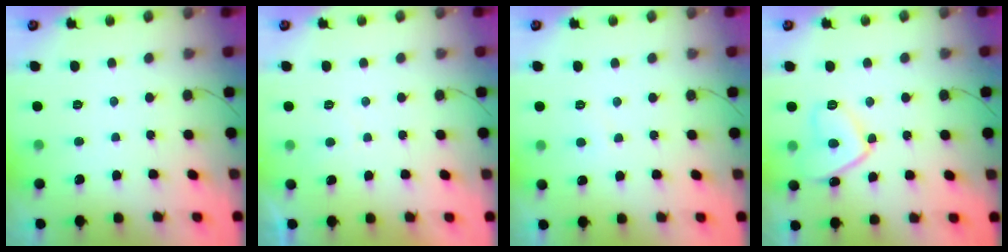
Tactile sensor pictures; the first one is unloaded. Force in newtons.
{"total": 0.8, "press": 0.5, "slide": 0.6}
{"total": 2.8, "press": 2.8, "slide": 0.3}
{"total": 11.4, "press": 11.3, "slide": 1.3}